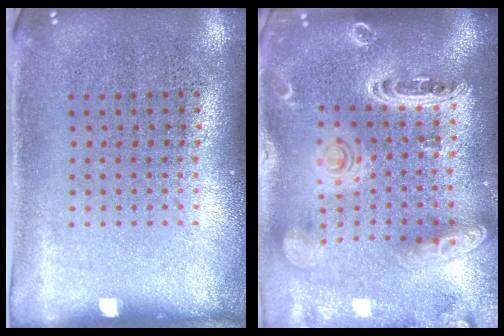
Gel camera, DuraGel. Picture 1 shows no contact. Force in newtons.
{"total": 2.7, "press": 2.3, "slide": 1.3}